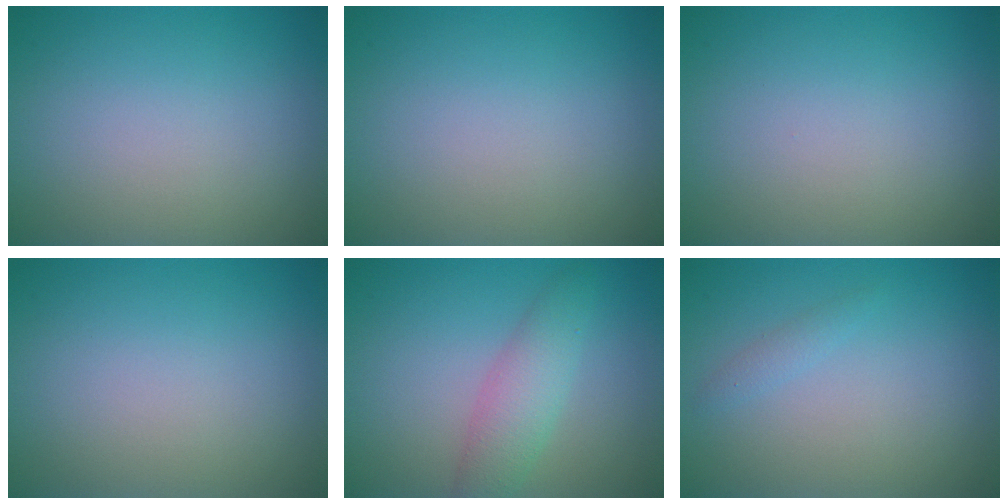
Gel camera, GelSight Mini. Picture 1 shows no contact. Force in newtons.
{"total": 0.0}
{"total": 0.0}
{"total": 0.0}
{"total": 3.5, "press": 3.5, "slide": 0.1}
{"total": 0.8, "press": 0.8, "slide": 0.1}